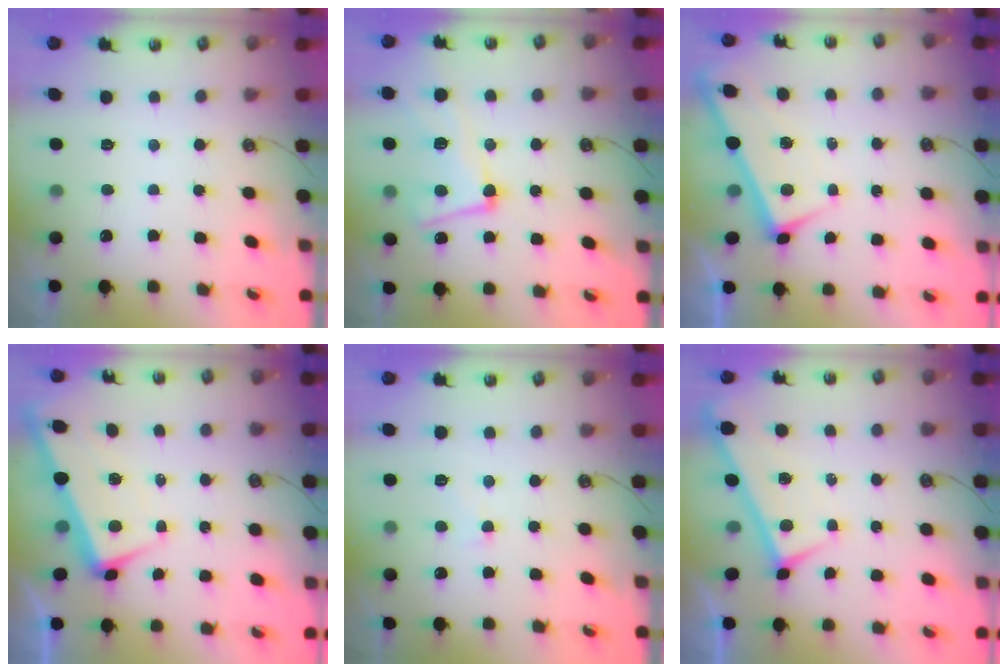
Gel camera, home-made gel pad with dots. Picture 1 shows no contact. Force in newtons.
{"total": 7.8, "press": 7.6, "slide": 1.4}
{"total": 1.2, "press": 1.2, "slide": 0.2}
{"total": 1.2, "press": 1.1, "slide": 0.5}
{"total": 1.1, "press": 0.7, "slide": 0.8}
{"total": 0.0}